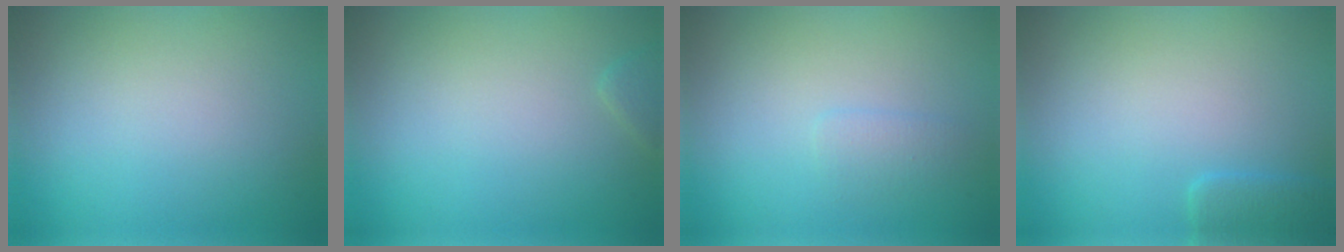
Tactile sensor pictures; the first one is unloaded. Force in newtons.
{"total": 0.6, "press": 0.6, "slide": 0.1}
{"total": 1.1, "press": 1.1, "slide": 0.1}
{"total": 1.6, "press": 1.6, "slide": 0.1}